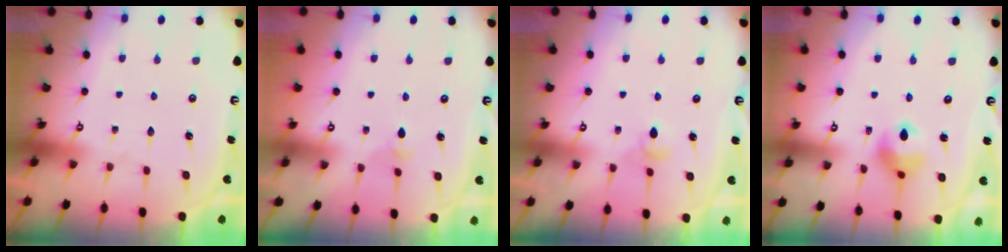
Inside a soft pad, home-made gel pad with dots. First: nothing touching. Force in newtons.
{"total": 3.2, "press": 3.1, "slide": 0.7}
{"total": 3.9, "press": 3.8, "slide": 0.8}
{"total": 10.2, "press": 10.0, "slide": 2.0}